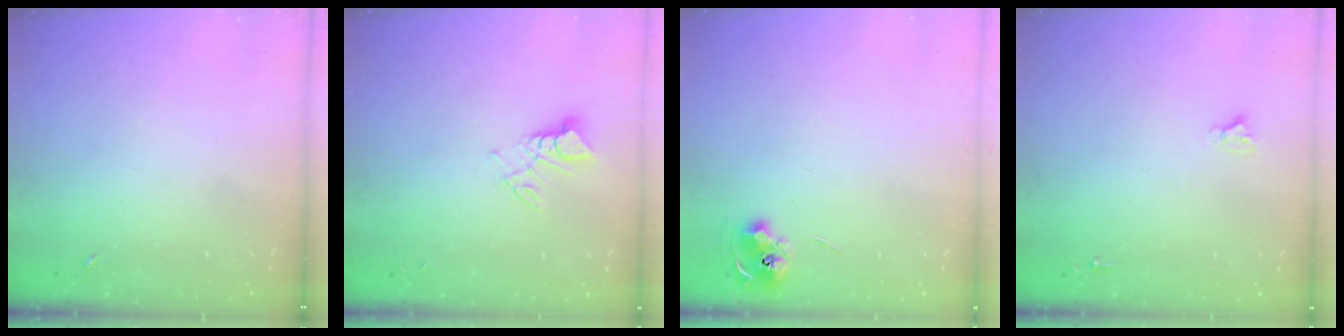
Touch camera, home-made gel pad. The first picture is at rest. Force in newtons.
{"total": 6.2, "press": 6.1, "slide": 0.4}
{"total": 6.6, "press": 6.6, "slide": 0.3}
{"total": 2.7, "press": 2.7, "slide": 0.2}